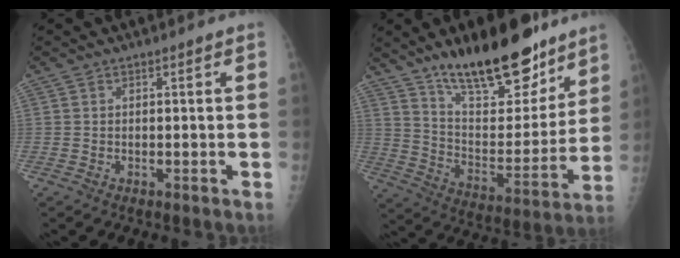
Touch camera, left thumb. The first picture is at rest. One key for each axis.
{"total": 23.3, "fx": 16.8, "fy": 8.6, "fz": 13.7, "tx": -0.168, "ty": -0.090, "tz": 0.273}